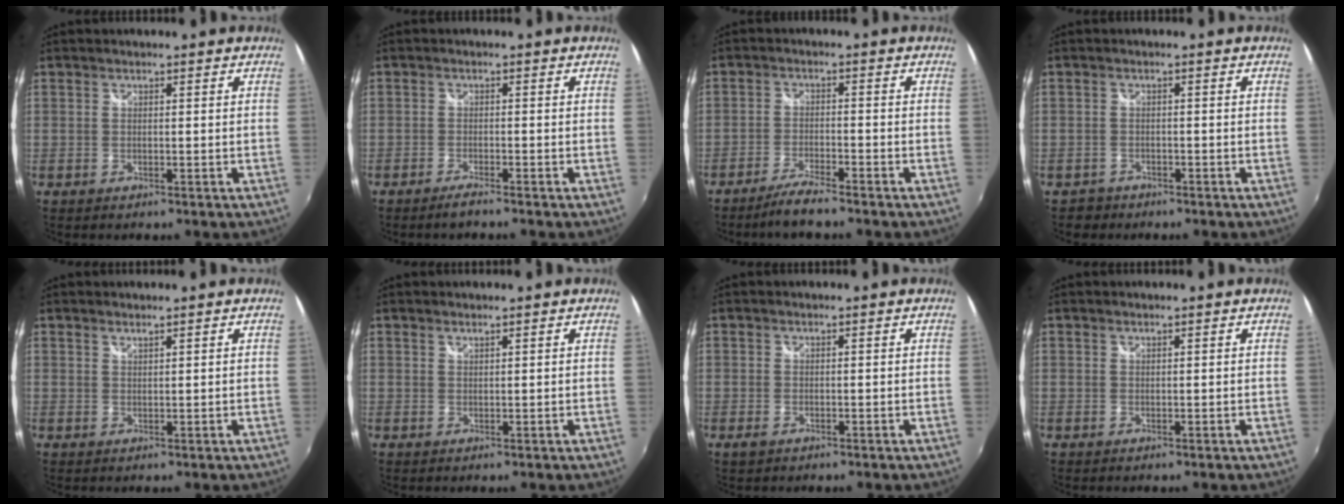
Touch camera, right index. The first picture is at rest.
{"total": 2.1, "force": [-1.8, 0.0, 1.0], "torque": [-0.031, -0.005, -0.039]}
{"total": 5.0, "force": [-4.3, 0.3, 2.6], "torque": [-0.073, -0.006, -0.083]}
{"total": 2.4, "force": [-1.7, 1.6, -0.1], "torque": [-0.006, 0.003, -0.028]}
{"total": 0.9, "force": [0.8, 0.0, 0.2], "torque": [-0.003, 0.000, 0.015]}
{"total": 0.6, "force": [0.6, 0.0, 0.1], "torque": [-0.001, 0.000, 0.011]}
{"total": 1.3, "force": [-0.8, 0.9, 0.7], "torque": [-0.014, -0.005, -0.015]}
{"total": 0.0}